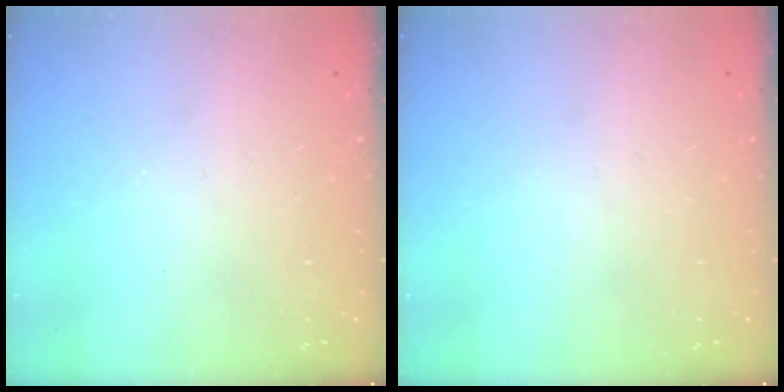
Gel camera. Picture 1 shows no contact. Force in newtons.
{"total": 0.0}